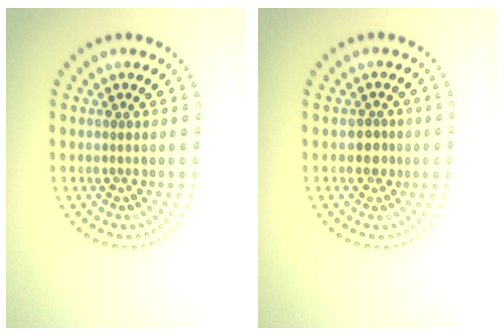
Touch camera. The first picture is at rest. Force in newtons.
{"total": 1.7, "press": 1.4, "slide": 0.8}